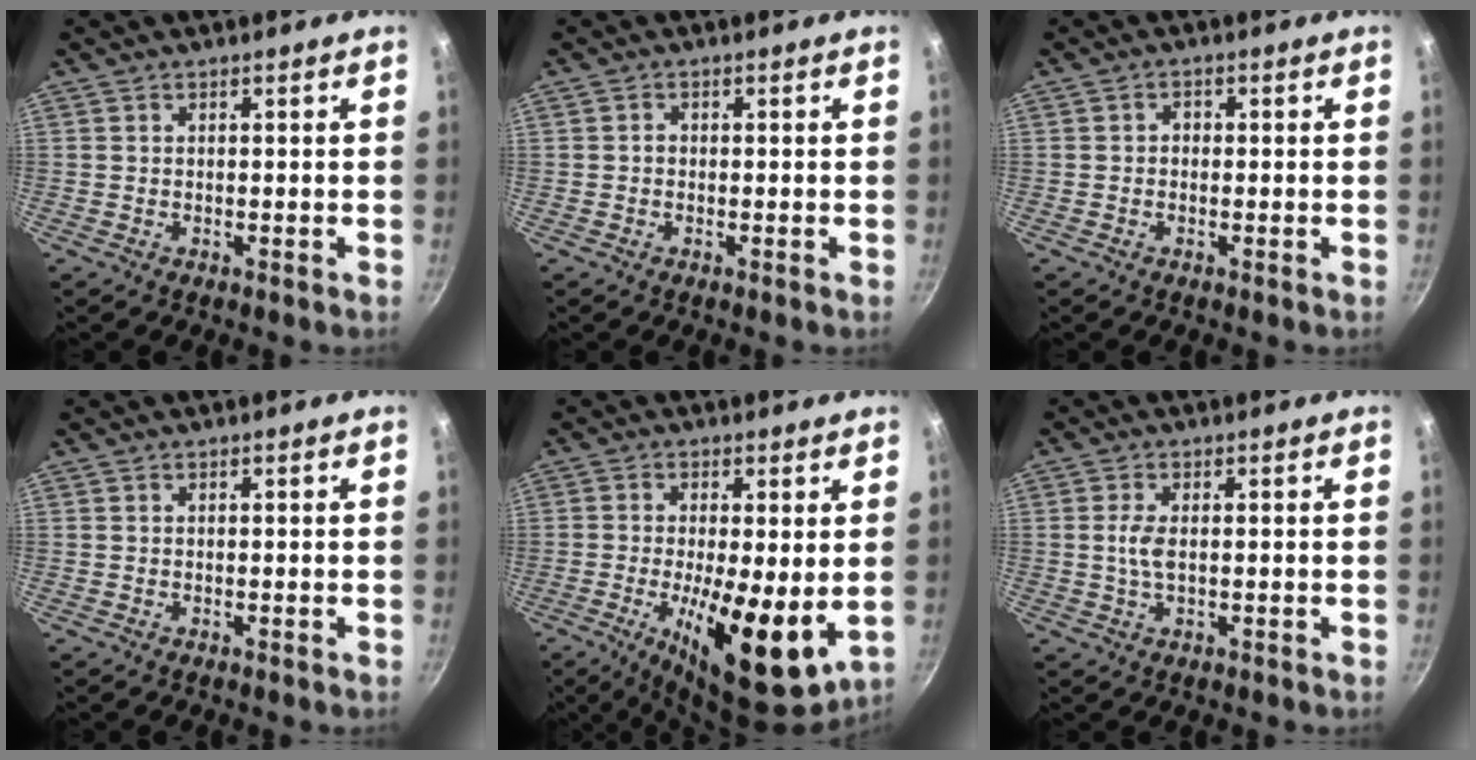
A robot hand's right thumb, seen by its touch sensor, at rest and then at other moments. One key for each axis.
{"total": 0.7, "fx": -0.3, "fy": 0.6, "fz": 0.3, "tx": -0.004, "ty": 0.003, "tz": -0.007}
{"total": 1.4, "fx": -0.2, "fy": 1.2, "fz": 0.7, "tx": -0.011, "ty": 0.005, "tz": -0.006}
{"total": 0.0}
{"total": 14.5, "fx": -1.9, "fy": 4.9, "fz": 13.5, "tx": -0.209, "ty": -0.016, "tz": -0.022}
{"total": 3.1, "fx": 0.1, "fy": 1.3, "fz": 2.9, "tx": -0.066, "ty": 0.001, "tz": 0.000}